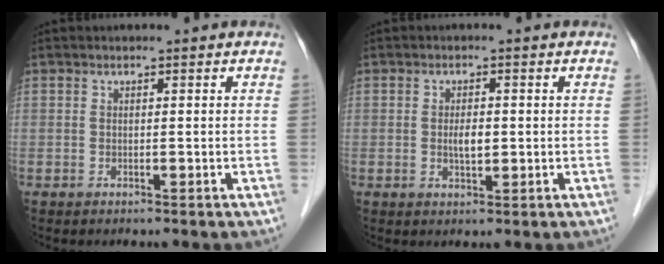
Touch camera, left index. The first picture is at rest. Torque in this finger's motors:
{"motor_torque": [0.62, 0.23, 0.08, 0.04]}